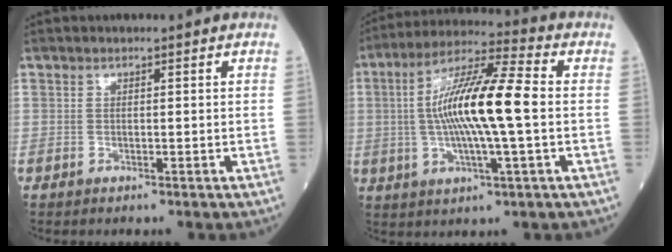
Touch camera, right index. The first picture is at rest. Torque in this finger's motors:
{"motor_torque": [2.14, 0.00, 0.83, 0.21]}